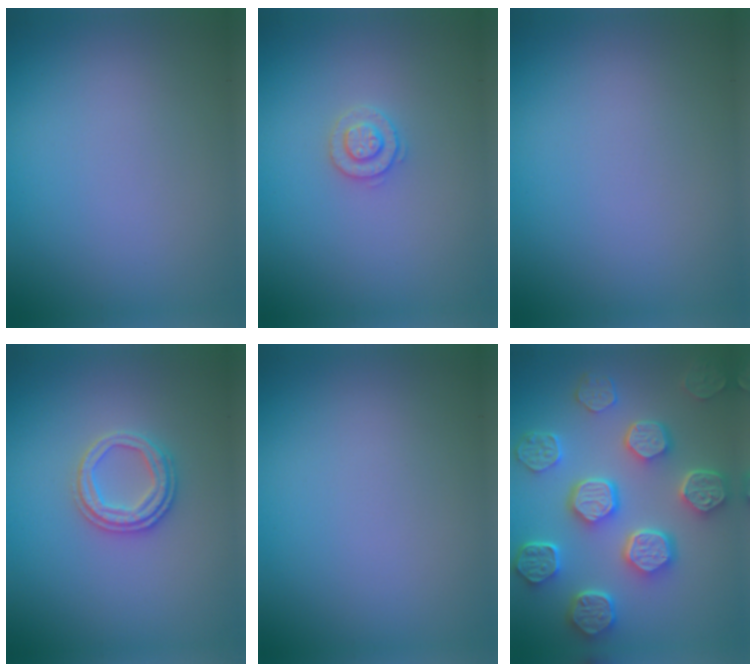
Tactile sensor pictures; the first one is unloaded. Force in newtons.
{"total": 1.8, "press": 1.8, "slide": 0.4}
{"total": 0.0}
{"total": 2.5, "press": 2.4, "slide": 0.6}
{"total": 0.0}
{"total": 8.5, "press": 6.6, "slide": 5.3}